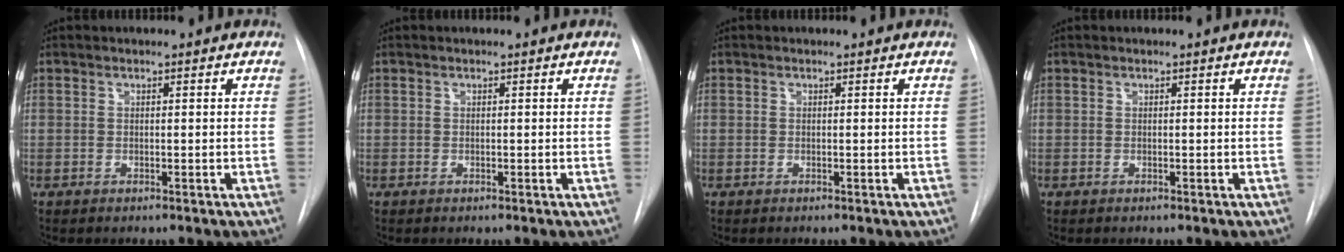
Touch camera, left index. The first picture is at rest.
{"total": 0.0}
{"total": 0.0}
{"total": 0.0}